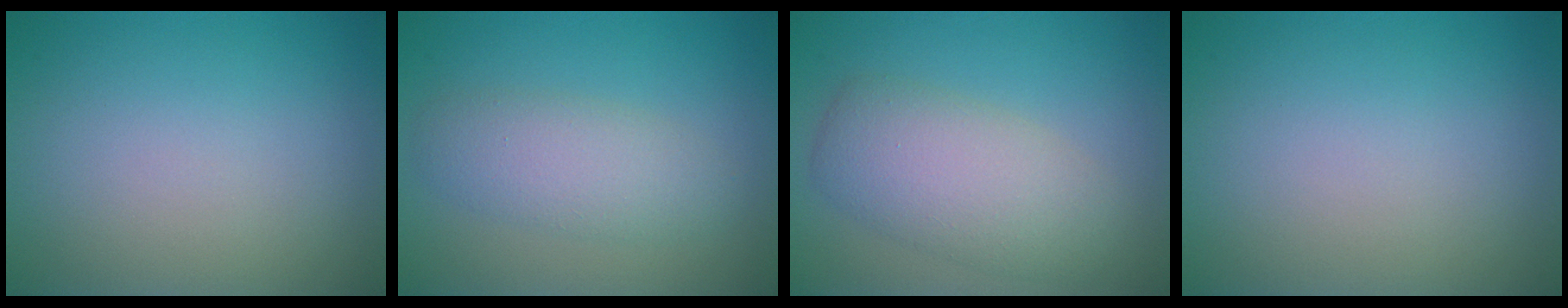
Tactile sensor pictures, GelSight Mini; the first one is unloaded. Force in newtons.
{"total": 3.5, "press": 3.5, "slide": 0.3}
{"total": 5.5, "press": 5.5, "slide": 0.5}
{"total": 0.0}